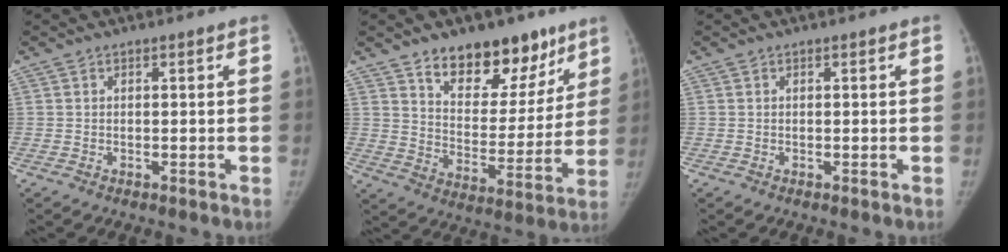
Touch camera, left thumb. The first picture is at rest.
{"total": 18.5, "force": [12.4, 9.9, 9.4], "torque": [-0.071, -0.071, 0.192]}
{"total": 0.0}